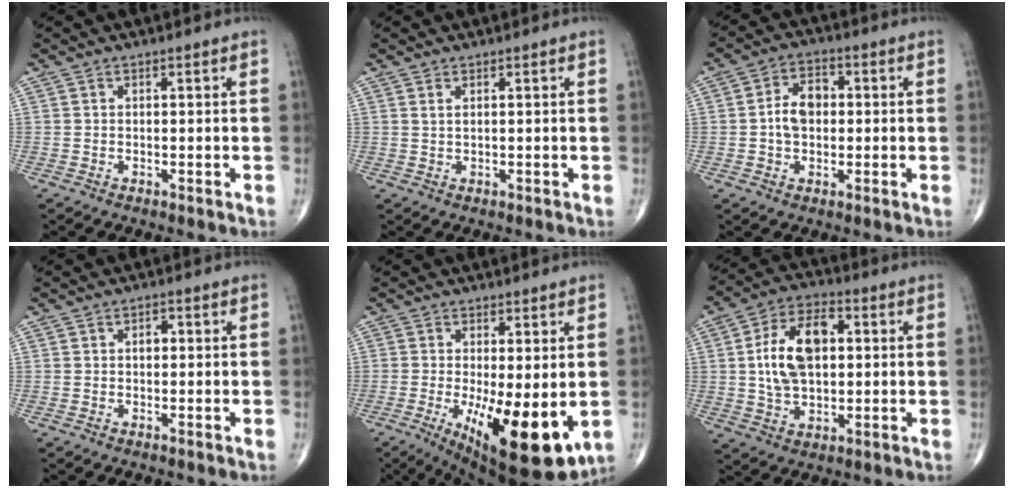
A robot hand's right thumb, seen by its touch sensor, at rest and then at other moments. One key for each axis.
{"total": 1.2, "fx": 0.6, "fy": 0.4, "fz": 0.9, "tx": -0.021, "ty": 0.000, "tz": 0.014}
{"total": 7.0, "fx": 0.0, "fy": 4.9, "fz": 5.1, "tx": -0.074, "ty": 0.018, "tz": -0.005}
{"total": 1.6, "fx": 0.1, "fy": 1.1, "fz": 1.1, "tx": -0.011, "ty": 0.004, "tz": -0.002}
{"total": 16.0, "fx": -3.5, "fy": 5.4, "fz": 14.6, "tx": -0.209, "ty": -0.031, "tz": -0.034}
{"total": 14.1, "fx": 1.6, "fy": 8.5, "fz": 11.2, "tx": -0.183, "ty": 0.013, "tz": 0.025}